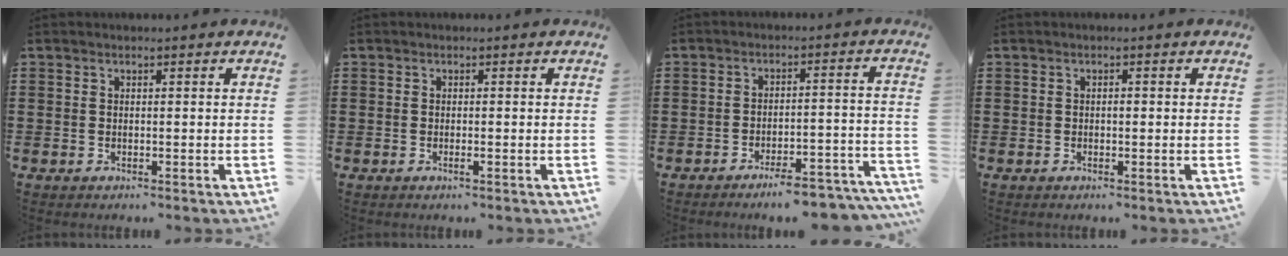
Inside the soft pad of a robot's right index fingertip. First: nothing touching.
{"total": 0.6, "force": [-0.2, 0.0, 0.5], "torque": [-0.009, -0.002, -0.004]}
{"total": 5.5, "force": [-5.1, 0.4, 1.9], "torque": [-0.029, -0.001, -0.096]}
{"total": 0.6, "force": [-0.1, 0.2, 0.6], "torque": [-0.012, -0.002, -0.001]}